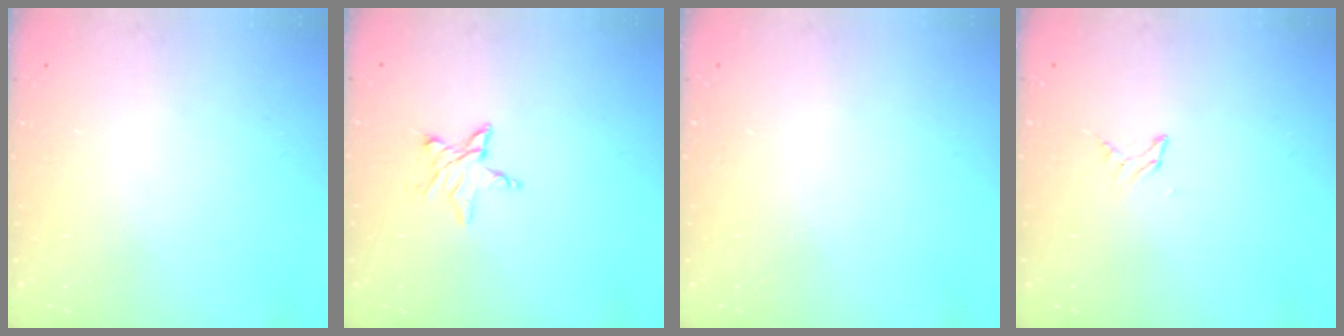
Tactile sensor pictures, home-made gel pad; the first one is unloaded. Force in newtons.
{"total": 5.2, "press": 5.2, "slide": 0.4}
{"total": 0.0}
{"total": 2.9, "press": 2.9, "slide": 0.3}